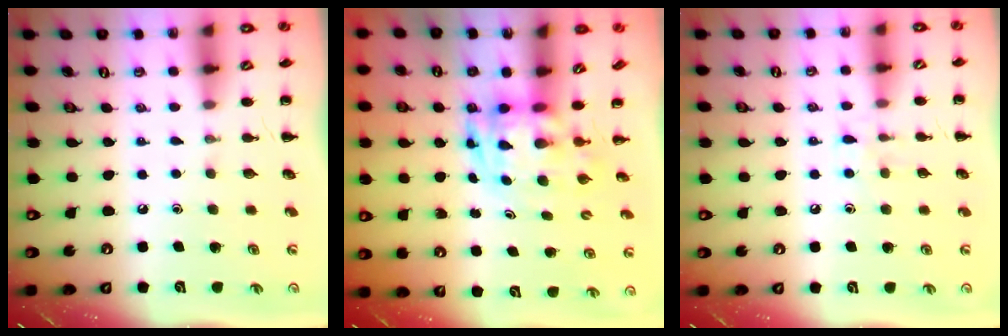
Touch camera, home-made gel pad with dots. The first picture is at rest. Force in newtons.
{"total": 3.6, "press": 3.5, "slide": 0.8}
{"total": 5.6, "press": 5.4, "slide": 1.5}